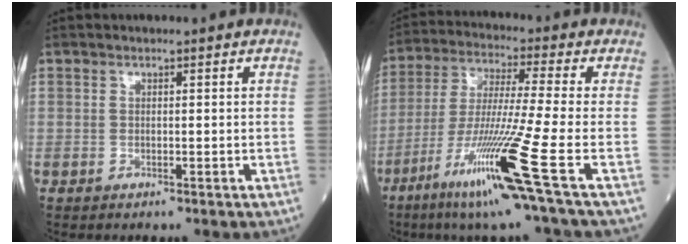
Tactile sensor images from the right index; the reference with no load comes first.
{"total": 15.5, "force": [-7.2, -2.5, 13.5], "torque": [-0.275, -0.040, -0.136]}